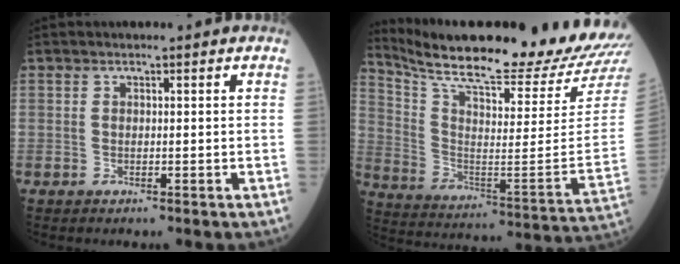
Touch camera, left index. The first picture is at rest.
{"total": 26.4, "force": [23.9, 0.5, 11.2], "torque": [-0.202, -0.097, 0.340]}